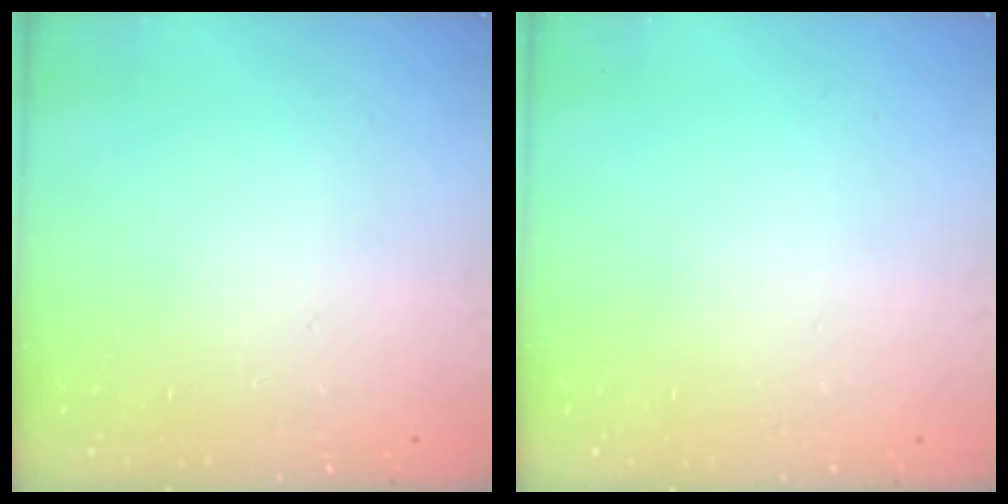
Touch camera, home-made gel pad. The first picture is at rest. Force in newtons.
{"total": 0.0}